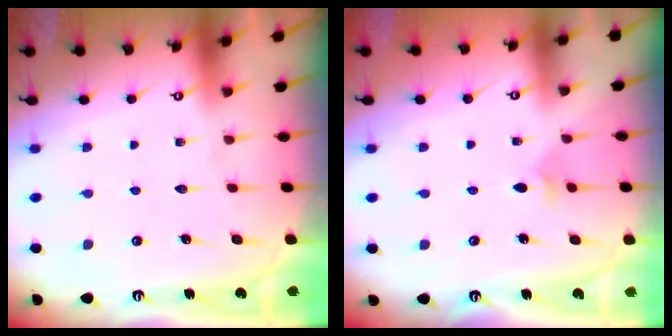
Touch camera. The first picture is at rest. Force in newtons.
{"total": 3.0, "press": 2.9, "slide": 0.7}